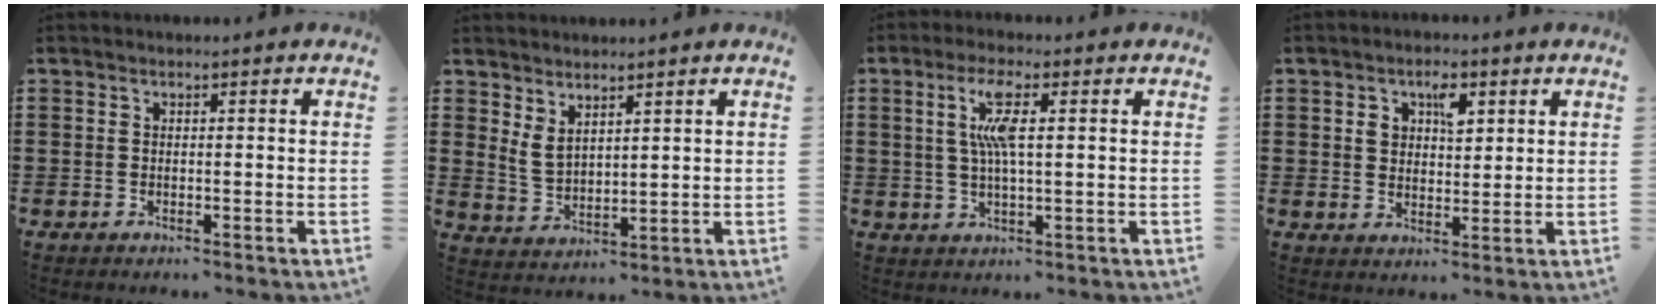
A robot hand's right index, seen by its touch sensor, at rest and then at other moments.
{"total": 3.1, "force": [2.3, 1.1, 1.6], "torque": [-0.040, 0.002, 0.045]}
{"total": 6.1, "force": [1.5, 1.1, 5.8], "torque": [-0.124, 0.003, 0.019]}
{"total": 4.1, "force": [1.9, 2.4, 2.7], "torque": [-0.044, 0.006, 0.029]}